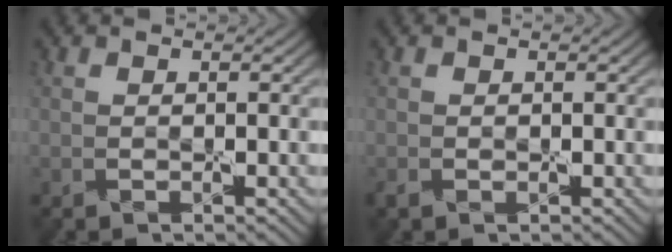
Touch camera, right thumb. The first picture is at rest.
{"total": 0.9, "force": [-0.4, 0.6, 0.5], "torque": [-0.014, -0.005, -0.008]}